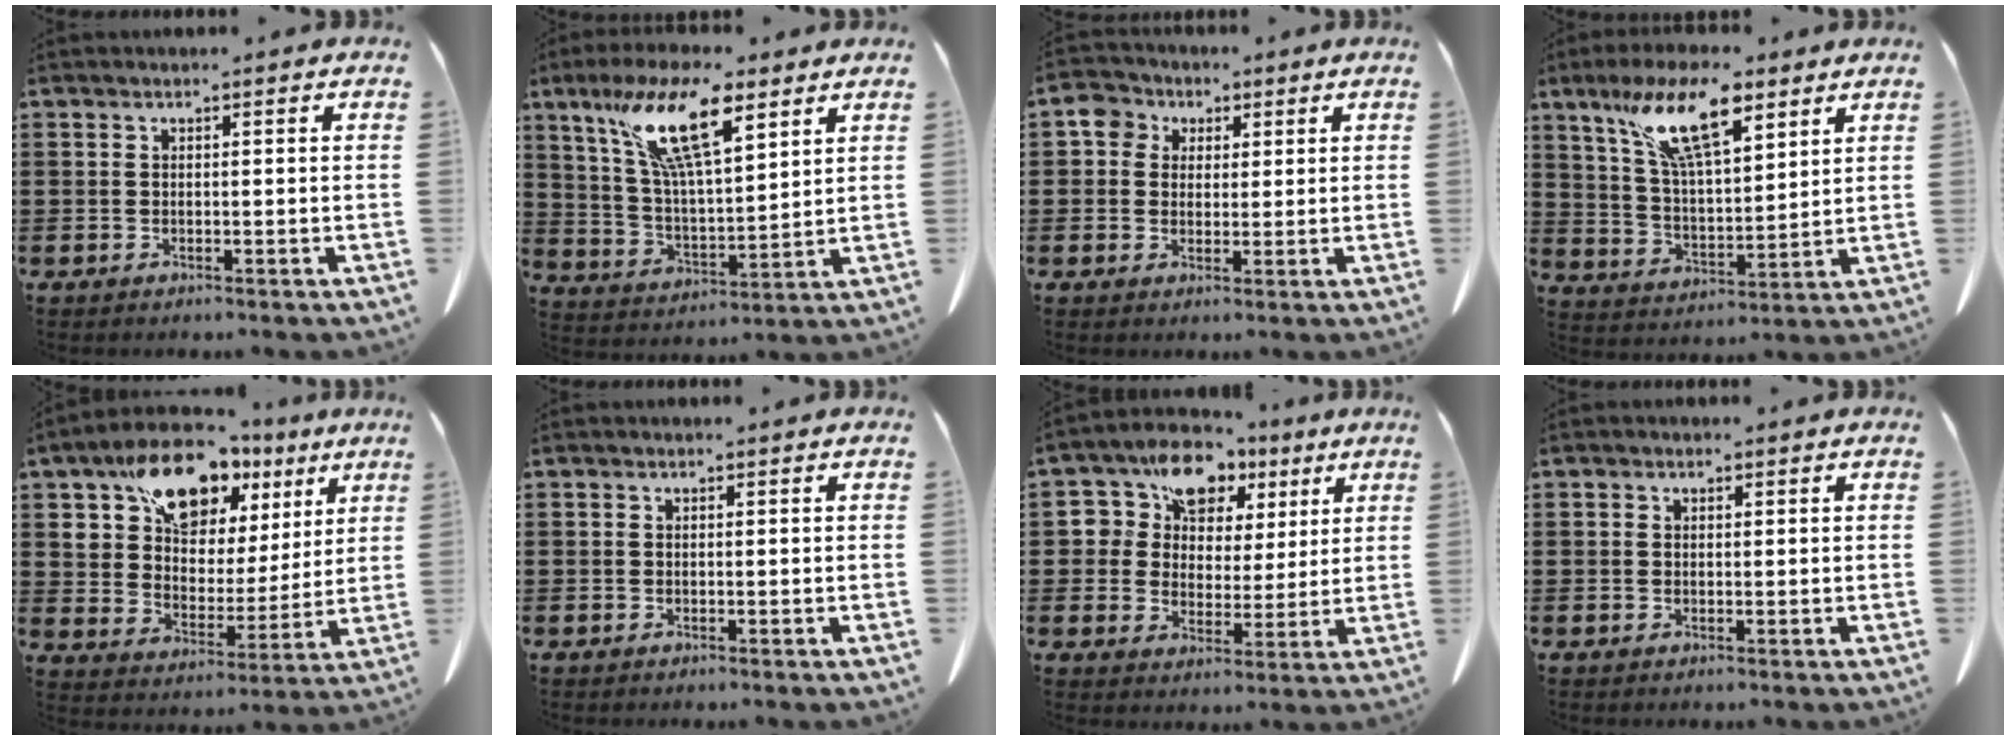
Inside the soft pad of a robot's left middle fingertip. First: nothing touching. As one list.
[{"total": 13.3, "force": [8.1, 3.6, 9.9], "torque": [-0.215, -0.014, 0.142]}, {"total": 4.7, "force": [2.0, 4.0, 1.5], "torque": [-0.041, 0.011, 0.035]}, {"total": 12.6, "force": [8.0, 3.9, 8.9], "torque": [-0.195, -0.012, 0.143]}, {"total": 13.6, "force": [9.7, 7.3, 6.2], "torque": [-0.136, -0.032, 0.178]}, {"total": 0.0}, {"total": 9.5, "force": [5.6, 7.2, 2.9], "torque": [-0.090, -0.015, 0.101]}, {"total": 0.5, "force": [0.3, 0.4, 0.2], "torque": [-0.006, 0.001, 0.007]}]